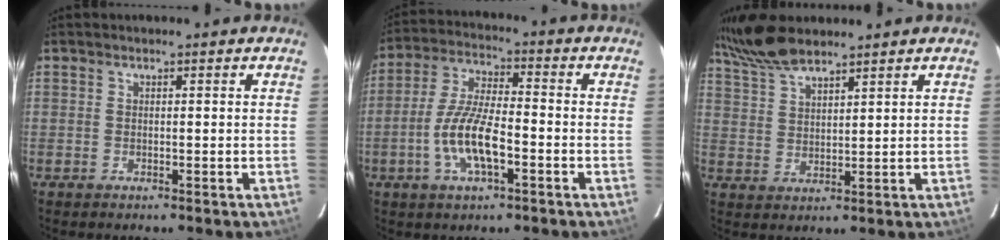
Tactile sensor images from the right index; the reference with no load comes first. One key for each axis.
{"total": 11.0, "fx": -3.8, "fy": 3.3, "fz": 9.8, "tx": -0.201, "ty": 0.002, "tz": -0.072}
{"total": 8.6, "fx": 7.3, "fy": 1.6, "fz": 4.1, "tx": -0.088, "ty": 0.022, "tz": 0.146}